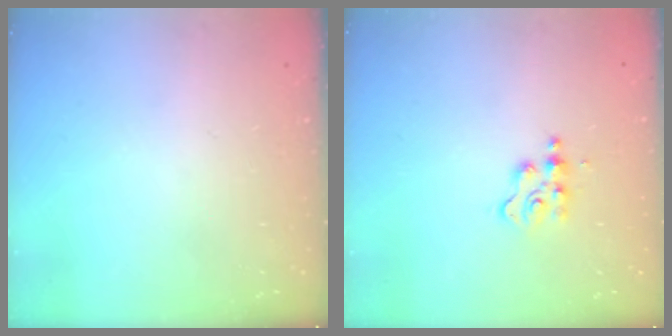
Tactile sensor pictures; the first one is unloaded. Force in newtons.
{"total": 2.1, "press": 2.0, "slide": 0.4}